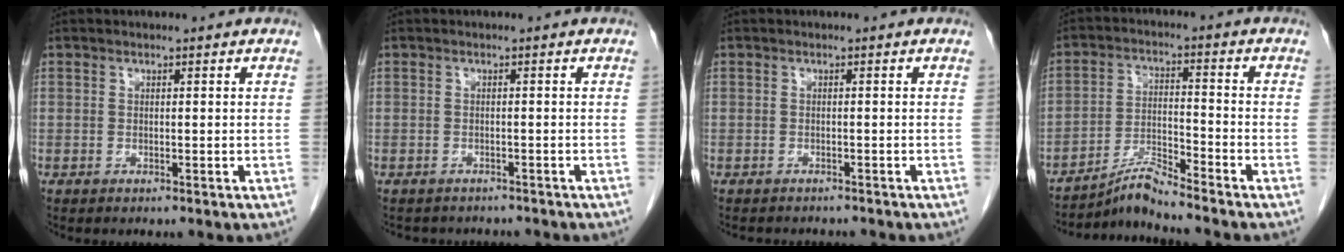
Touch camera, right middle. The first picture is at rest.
{"total": 5.0, "force": [-4.5, 1.9, 0.9], "torque": [-0.011, 0.004, -0.053]}
{"total": 4.2, "force": [-3.9, 1.1, 1.2], "torque": [-0.013, -0.002, -0.048]}
{"total": 5.7, "force": [-5.4, -1.3, 1.4], "torque": [-0.034, -0.011, -0.099]}